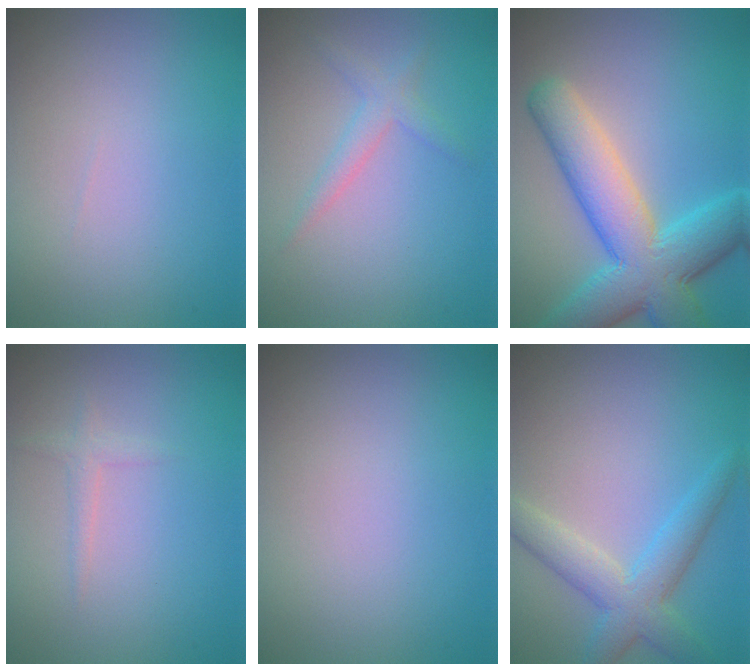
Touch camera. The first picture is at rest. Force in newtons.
{"total": 1.9, "press": 1.9, "slide": 0.1}
{"total": 9.5, "press": 9.5, "slide": 0.4}
{"total": 1.0, "press": 1.0, "slide": 0.1}
{"total": 0.0}
{"total": 4.5, "press": 4.4, "slide": 0.4}